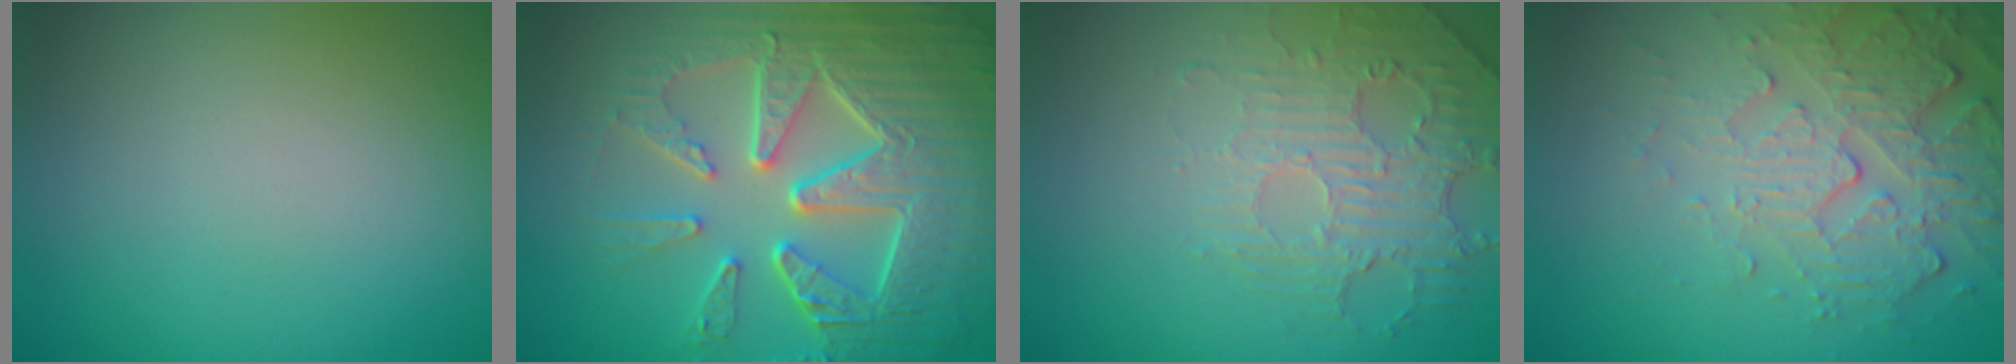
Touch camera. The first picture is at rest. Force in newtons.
{"total": 9.8, "press": 6.6, "slide": 7.3}
{"total": 2.5, "press": 1.9, "slide": 1.6}
{"total": 5.5, "press": 3.7, "slide": 4.1}